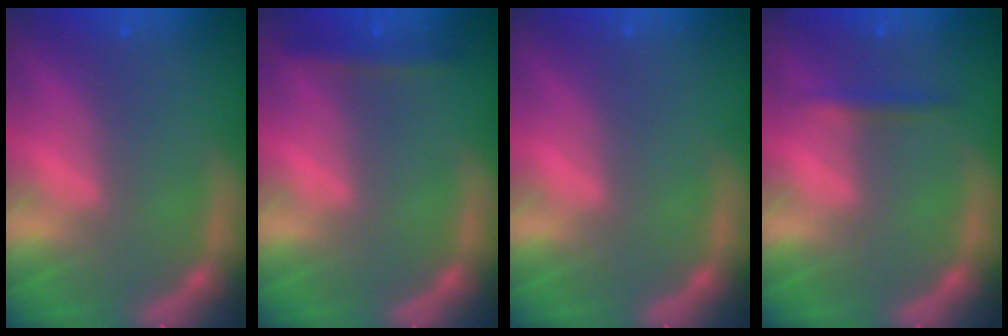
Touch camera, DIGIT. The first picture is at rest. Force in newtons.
{"total": 1.9}
{"total": 0.0}
{"total": 1.4}